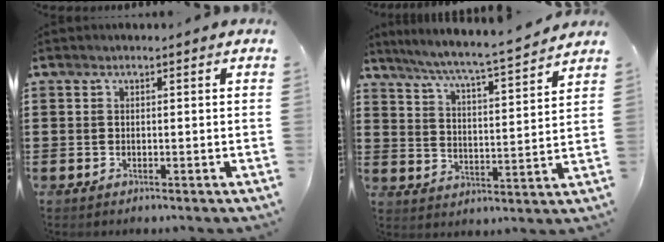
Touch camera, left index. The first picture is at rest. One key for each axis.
{"total": 5.7, "fx": 5.3, "fy": -0.6, "fz": 2.0, "tx": -0.064, "ty": -0.042, "tz": 0.083}